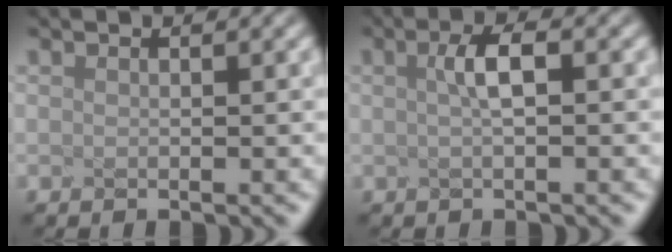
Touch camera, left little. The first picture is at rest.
{"total": 1.6, "force": [-1.0, -0.5, 1.1], "torque": [-0.045, 0.001, 0.018]}